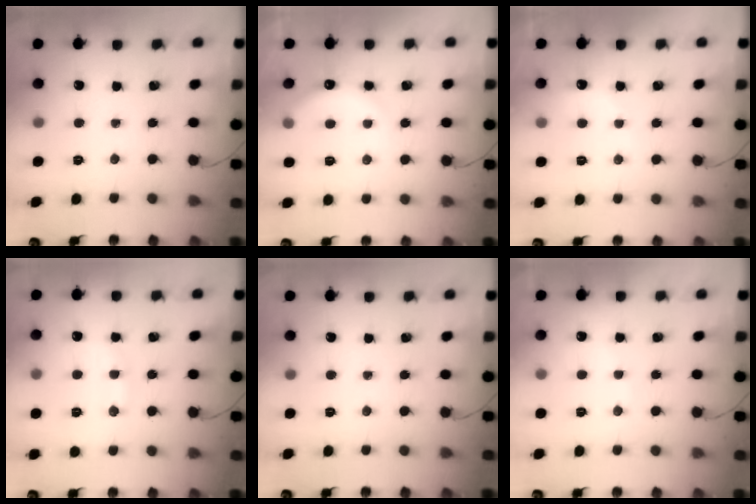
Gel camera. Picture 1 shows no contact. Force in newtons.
{"total": 6.8, "press": 6.7, "slide": 1.3}
{"total": 3.9, "press": 3.8, "slide": 0.8}
{"total": 7.5, "press": 7.4, "slide": 0.9}
{"total": 0.0}
{"total": 4.9, "press": 4.8, "slide": 0.7}